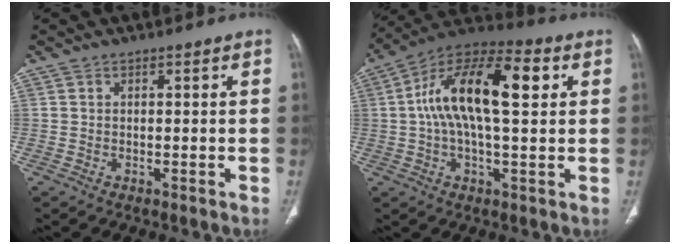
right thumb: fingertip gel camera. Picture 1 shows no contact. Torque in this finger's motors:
{"motor_torque": [2.49, 2.52, 0.96, -0.68, 0.34]}